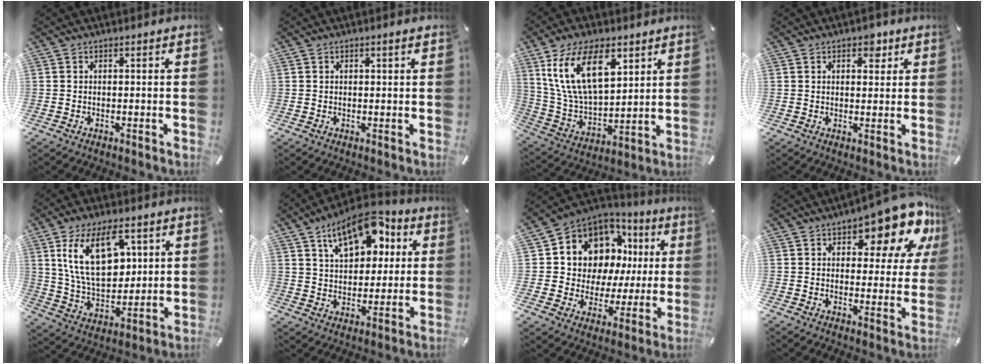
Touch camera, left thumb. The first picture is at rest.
{"total": 0.6, "force": [0.5, 0.1, 0.4], "torque": [-0.008, 0.001, 0.008]}
{"total": 17.4, "force": [8.9, 9.4, 11.7], "torque": [-0.258, -0.022, 0.155]}
{"total": 3.6, "force": [2.0, 2.5, 1.7], "torque": [-0.009, -0.005, 0.027]}
{"total": 16.6, "force": [6.7, 10.3, 11.1], "torque": [-0.220, -0.011, 0.117]}
{"total": 15.0, "force": [7.9, 9.0, 9.0], "torque": [-0.142, -0.025, 0.141]}
{"total": 10.7, "force": [5.7, 8.7, 2.5], "torque": [-0.054, -0.065, 0.109]}
{"total": 15.0, "force": [9.9, 6.1, 9.4], "torque": [-0.112, -0.075, 0.163]}